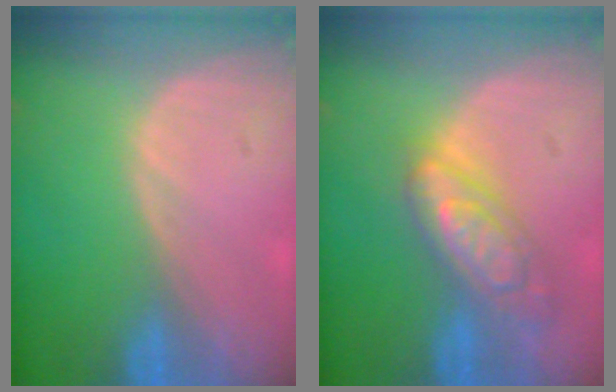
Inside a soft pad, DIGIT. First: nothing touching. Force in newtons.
{"total": 7.3, "press": 7.3, "slide": 0.5}